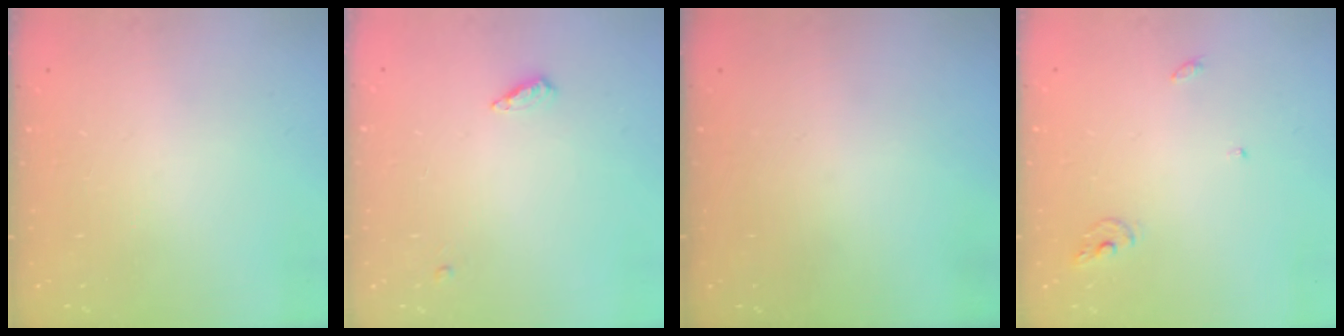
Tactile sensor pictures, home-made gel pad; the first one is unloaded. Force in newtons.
{"total": 4.2, "press": 4.2, "slide": 0.5}
{"total": 0.0}
{"total": 4.9, "press": 4.9, "slide": 0.4}